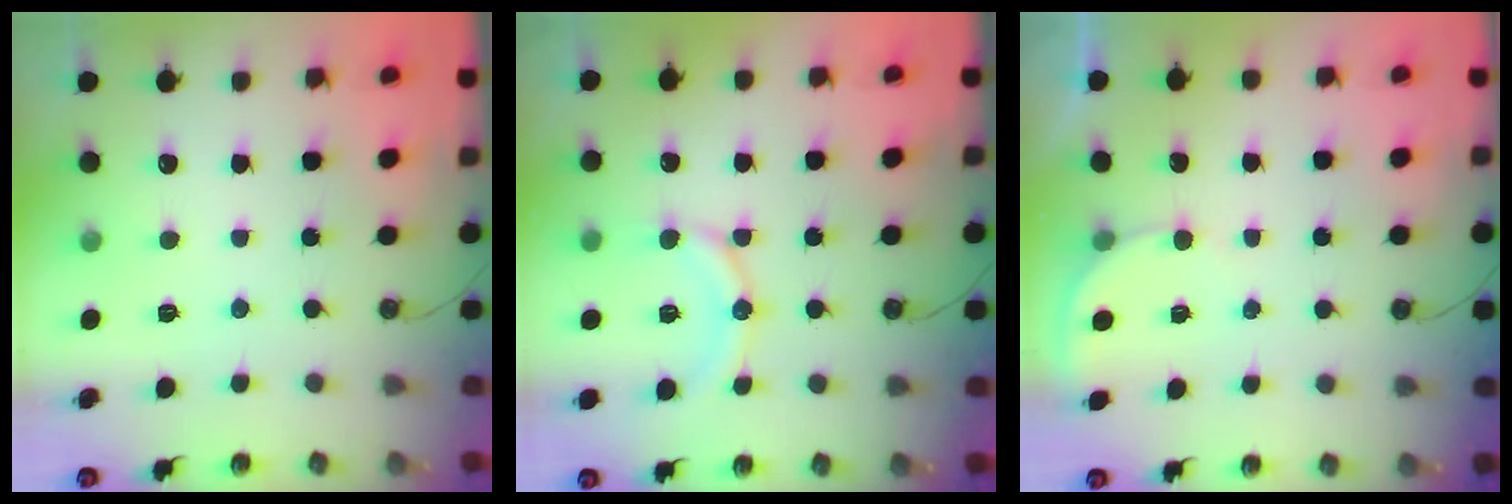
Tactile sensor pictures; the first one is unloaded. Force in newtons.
{"total": 12.6, "press": 12.2, "slide": 3.1}
{"total": 2.9, "press": 2.9, "slide": 0.2}